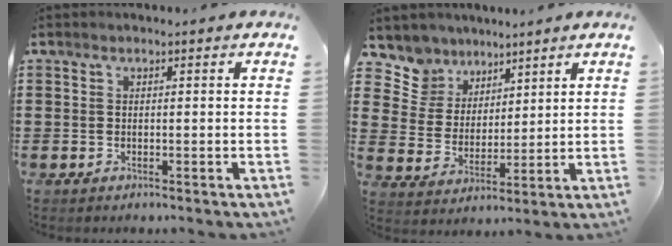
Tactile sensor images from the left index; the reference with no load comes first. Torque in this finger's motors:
{"motor_torque": [-1.09, 1.04, -0.65, -0.21]}